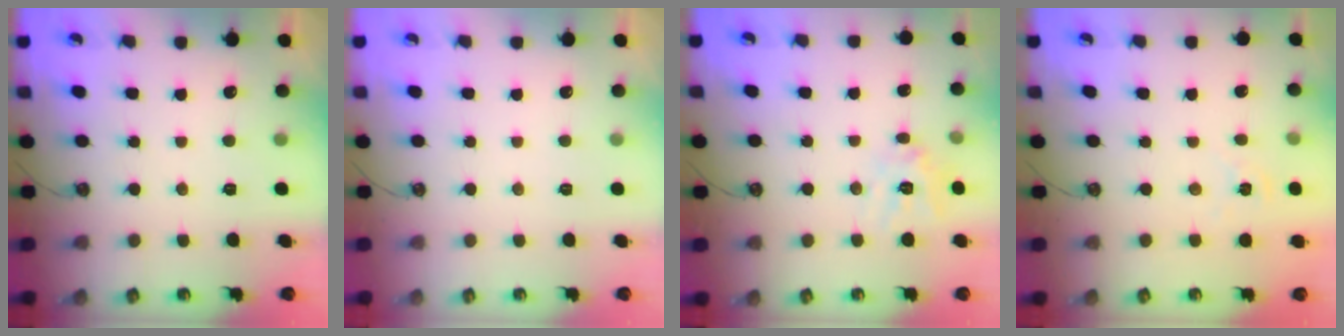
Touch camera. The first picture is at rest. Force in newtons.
{"total": 0.0}
{"total": 12.2, "press": 12.1, "slide": 1.0}
{"total": 1.4, "press": 1.4, "slide": 0.2}